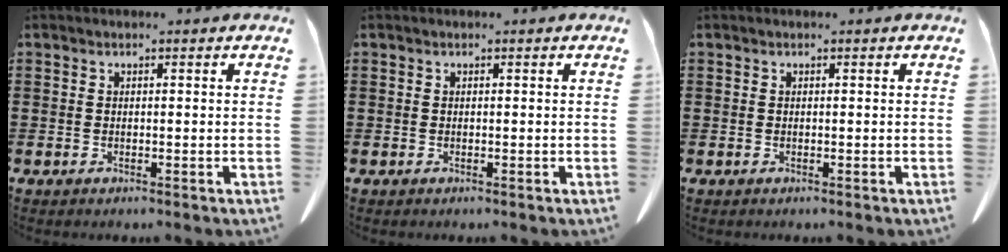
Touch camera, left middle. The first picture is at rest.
{"total": 0.0}
{"total": 0.0}